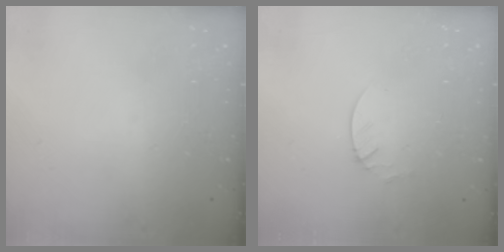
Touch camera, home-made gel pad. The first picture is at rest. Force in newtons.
{"total": 2.1, "press": 2.1, "slide": 0.2}